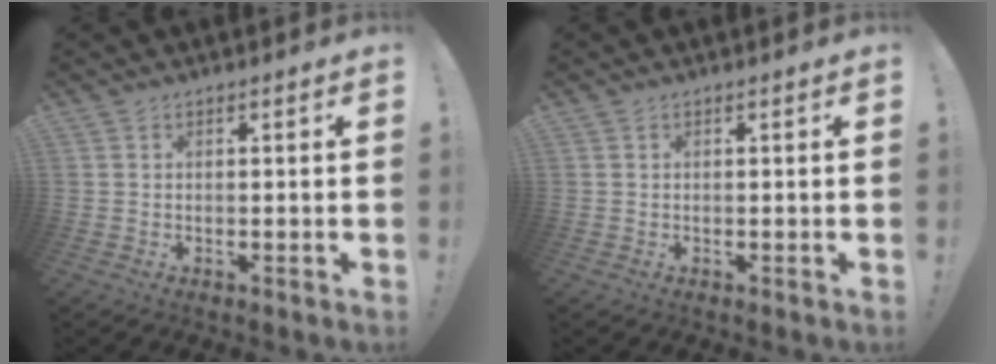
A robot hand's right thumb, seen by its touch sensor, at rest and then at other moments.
{"total": 0.0}